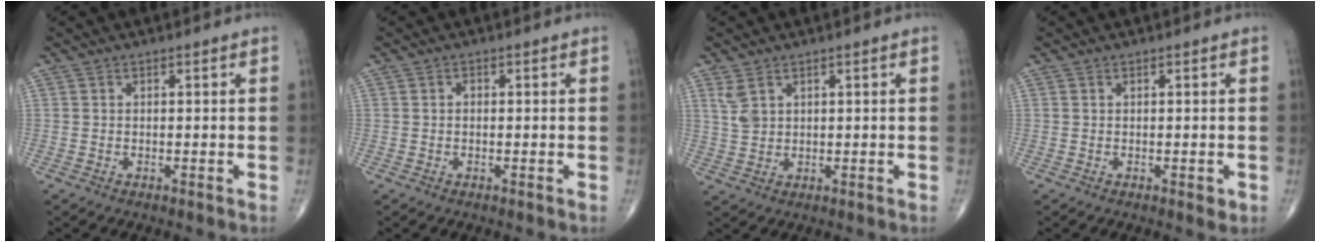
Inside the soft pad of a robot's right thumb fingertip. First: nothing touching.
{"total": 0.7, "force": [0.0, 0.5, 0.5], "torque": [-0.007, 0.001, -0.002]}
{"total": 3.4, "force": [1.8, 2.1, 1.9], "torque": [-0.039, -0.003, 0.047]}
{"total": 1.3, "force": [-0.2, 0.6, 1.1], "torque": [-0.008, -0.003, -0.002]}